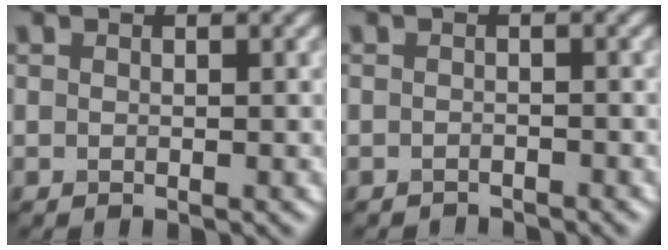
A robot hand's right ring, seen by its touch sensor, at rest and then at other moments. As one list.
[{"total": 1.6, "force": [-1.6, 0.2, 0.1], "torque": [0.003, -0.004, -0.026]}]